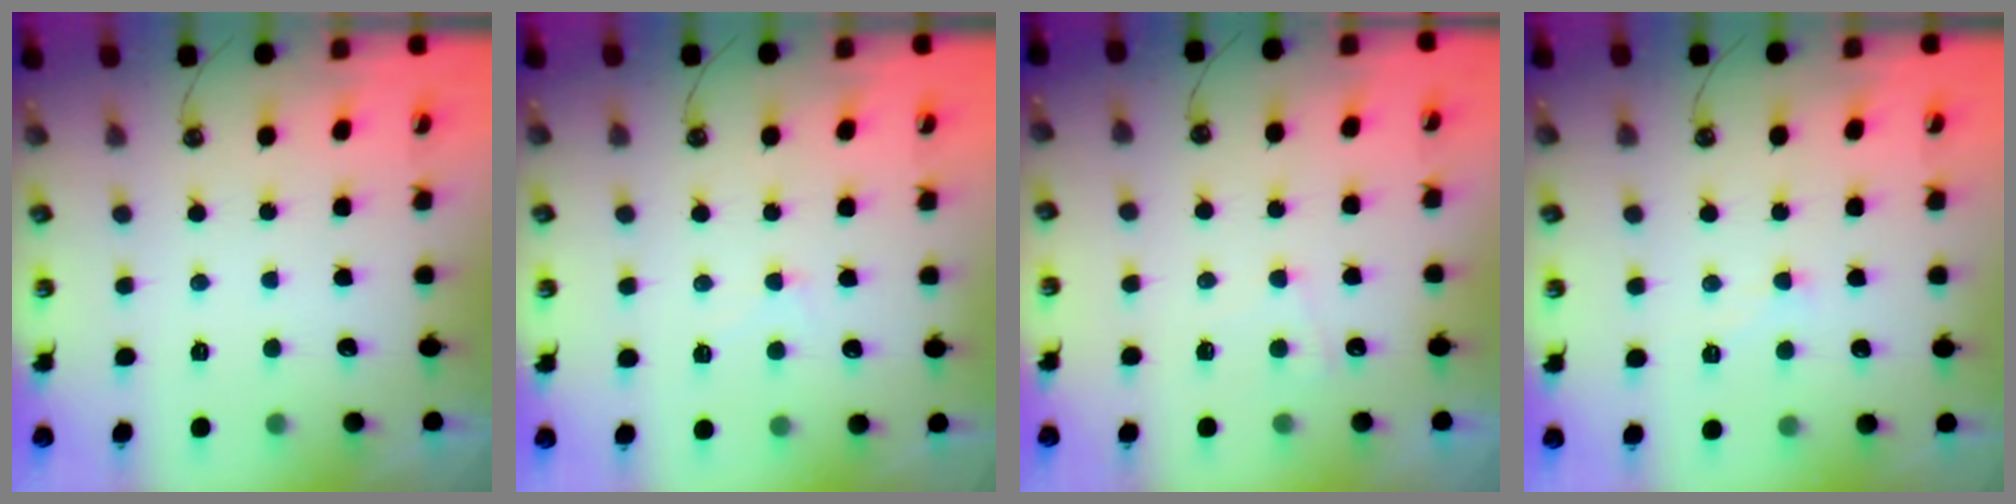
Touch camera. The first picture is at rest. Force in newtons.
{"total": 1.1, "press": 1.0, "slide": 0.5}
{"total": 2.9, "press": 2.8, "slide": 0.6}
{"total": 0.8, "press": 0.6, "slide": 0.5}